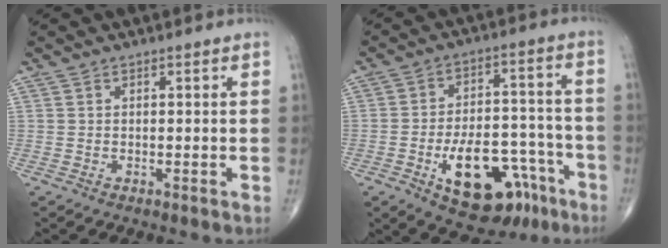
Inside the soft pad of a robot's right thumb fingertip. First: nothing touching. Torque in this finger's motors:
{"motor_torque": [3.37, 1.64, 1.40, -0.21, 0.39]}